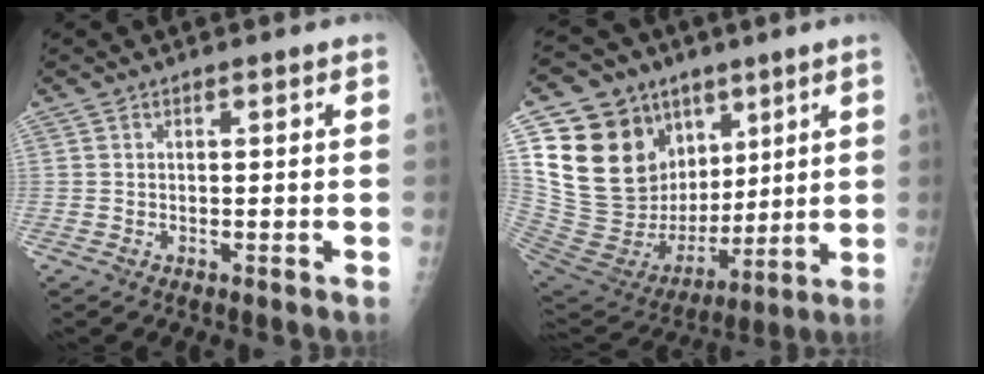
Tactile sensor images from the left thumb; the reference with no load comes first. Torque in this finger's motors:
{"motor_torque": [2.37, 2.16, 0.29, -0.32, 0.15]}